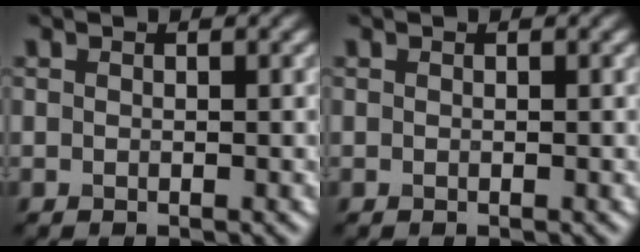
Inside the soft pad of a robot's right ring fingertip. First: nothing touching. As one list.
[{"total": 0.0}]